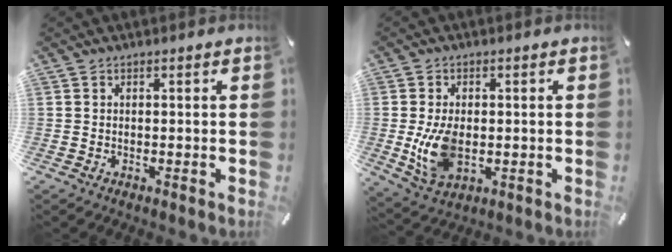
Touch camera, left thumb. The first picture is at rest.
{"total": 9.2, "force": [-0.7, 5.8, 7.1], "torque": [-0.148, -0.009, -0.014]}